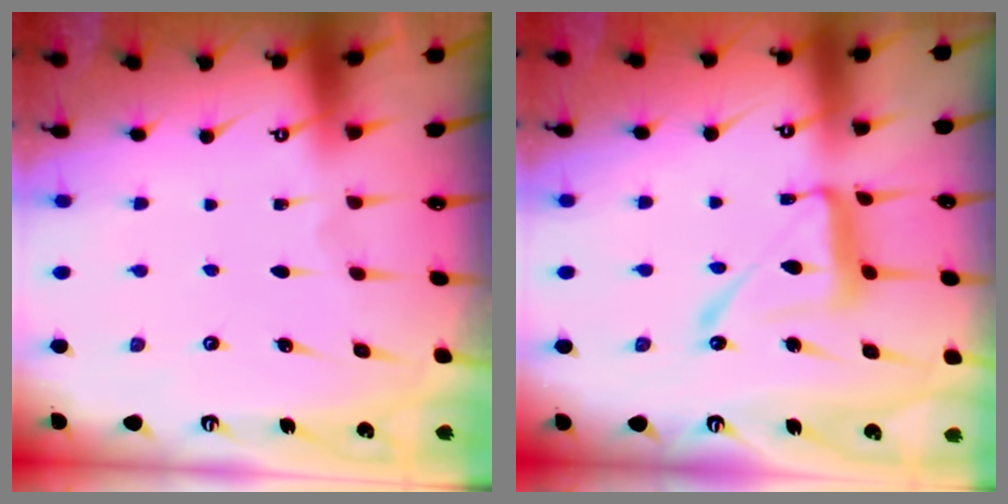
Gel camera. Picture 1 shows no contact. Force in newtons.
{"total": 14.3, "press": 14.3, "slide": 1.1}